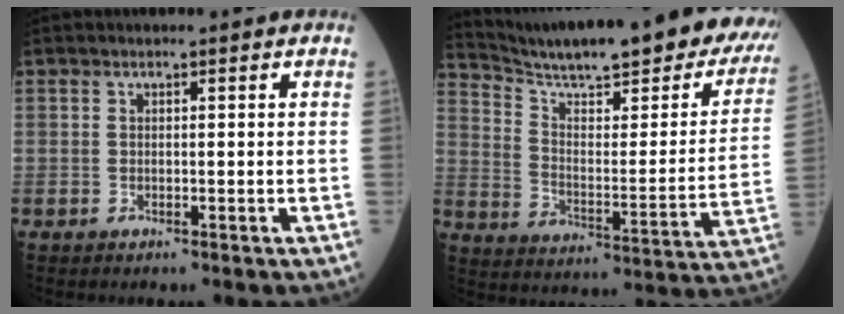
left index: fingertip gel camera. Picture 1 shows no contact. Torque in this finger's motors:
{"motor_torque": [0.03, -1.02, 0.28, 0.13]}